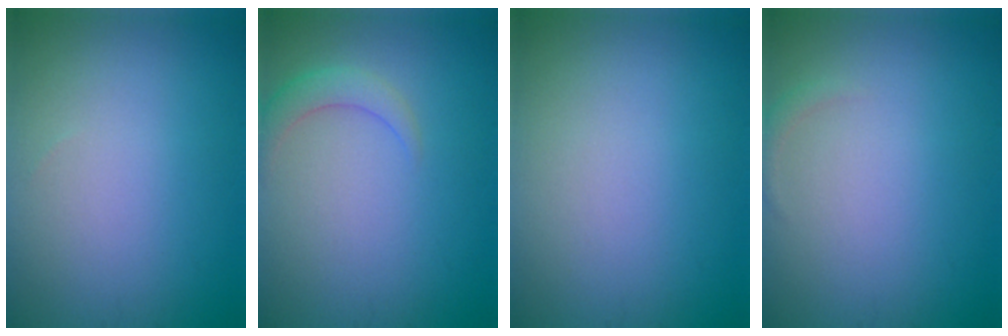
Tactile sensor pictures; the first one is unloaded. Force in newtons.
{"total": 2.1, "press": 2.1, "slide": 0.2}
{"total": 0.0}
{"total": 0.7, "press": 0.7, "slide": 0.1}